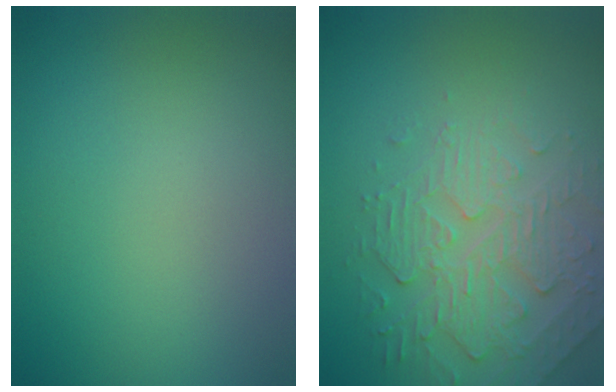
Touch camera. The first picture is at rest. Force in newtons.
{"total": 4.9, "press": 3.7, "slide": 3.2}